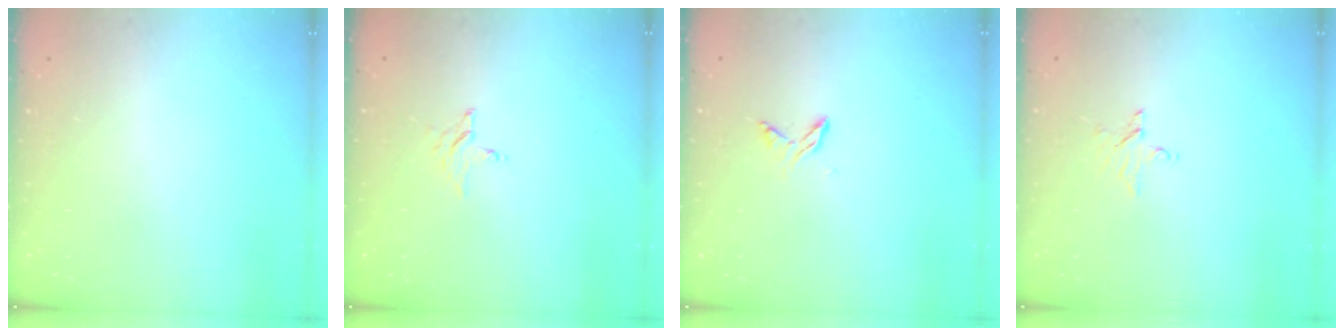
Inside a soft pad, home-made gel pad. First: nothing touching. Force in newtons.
{"total": 3.1, "press": 3.1, "slide": 0.3}
{"total": 3.9, "press": 3.8, "slide": 0.4}
{"total": 3.1, "press": 3.1, "slide": 0.3}